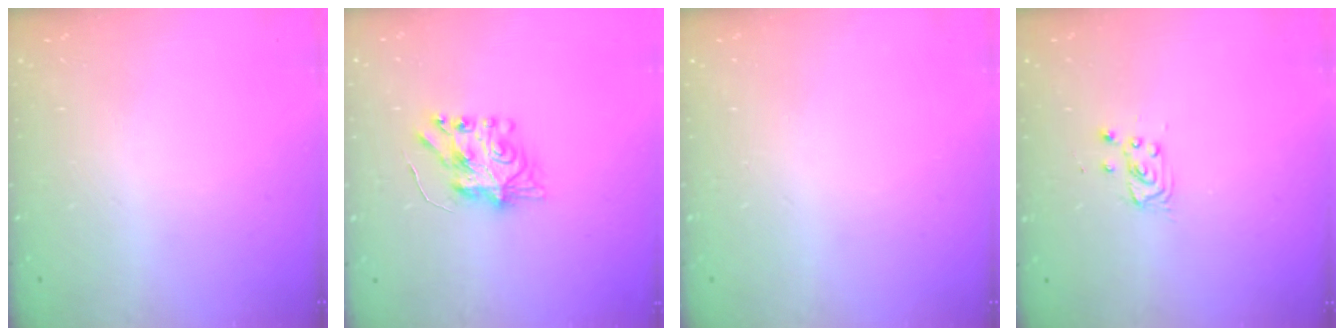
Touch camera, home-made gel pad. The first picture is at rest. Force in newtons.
{"total": 7.4, "press": 7.4, "slide": 0.4}
{"total": 0.0}
{"total": 2.9, "press": 2.9, "slide": 0.4}